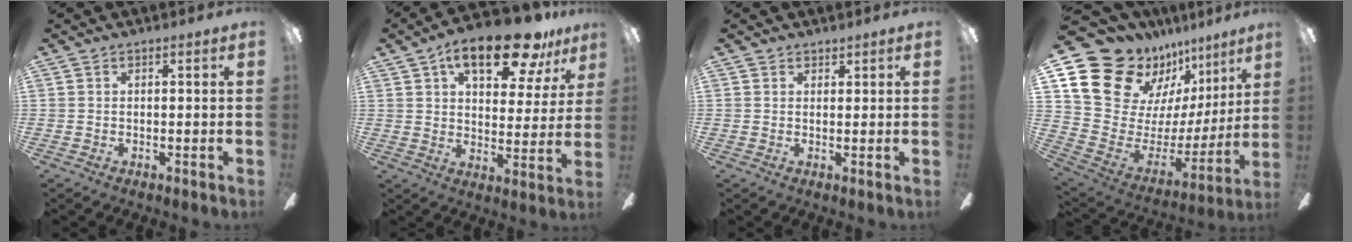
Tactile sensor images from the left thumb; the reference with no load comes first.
{"total": 17.8, "force": [10.9, 7.2, 12.1], "torque": [-0.175, -0.049, 0.176]}
{"total": 1.3, "force": [1.2, 0.6, -0.1], "torque": [0.009, -0.005, 0.021]}
{"total": 18.5, "force": [13.2, 11.0, 6.8], "torque": [-0.125, -0.101, 0.260]}